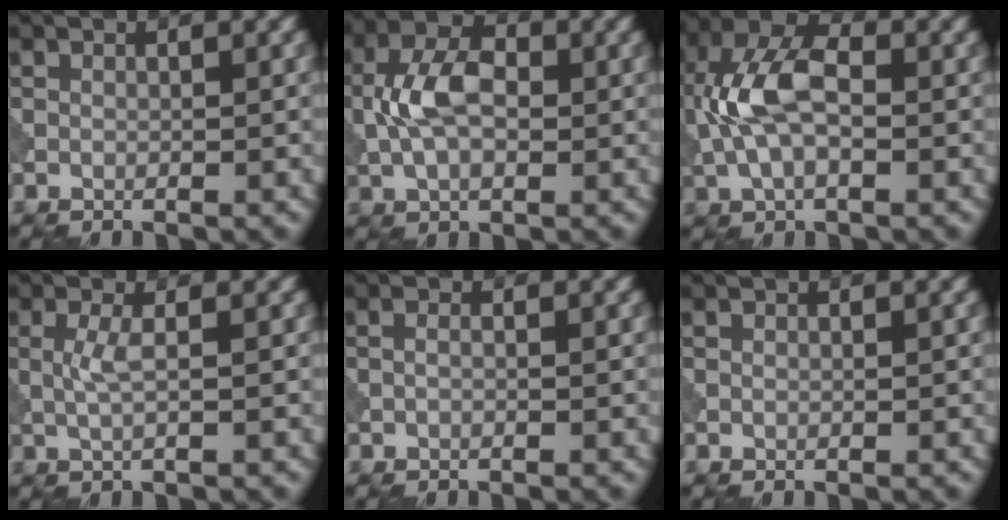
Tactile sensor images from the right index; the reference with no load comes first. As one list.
[{"total": 5.8, "force": [0.0, 3.5, 4.7], "torque": [-0.096, 0.009, -0.007]}, {"total": 7.4, "force": [-0.1, 4.0, 6.2], "torque": [-0.138, 0.015, -0.012]}, {"total": 1.7, "force": [0.1, 0.2, 1.7], "torque": [-0.037, 0.001, 0.001]}, {"total": 0.6, "force": [-0.3, 0.2, 0.5], "torque": [-0.007, -0.004, -0.009]}, {"total": 0.0}]